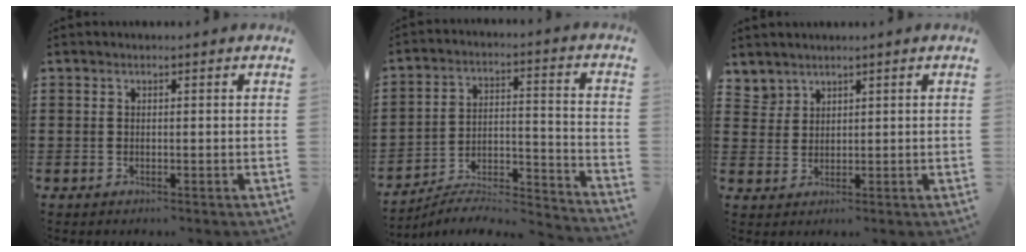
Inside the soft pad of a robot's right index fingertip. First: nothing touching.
{"total": 6.3, "force": [-5.8, 1.3, 2.2], "torque": [-0.036, -0.001, -0.116]}
{"total": 2.9, "force": [2.4, 1.7, -0.1], "torque": [-0.011, 0.004, 0.048]}